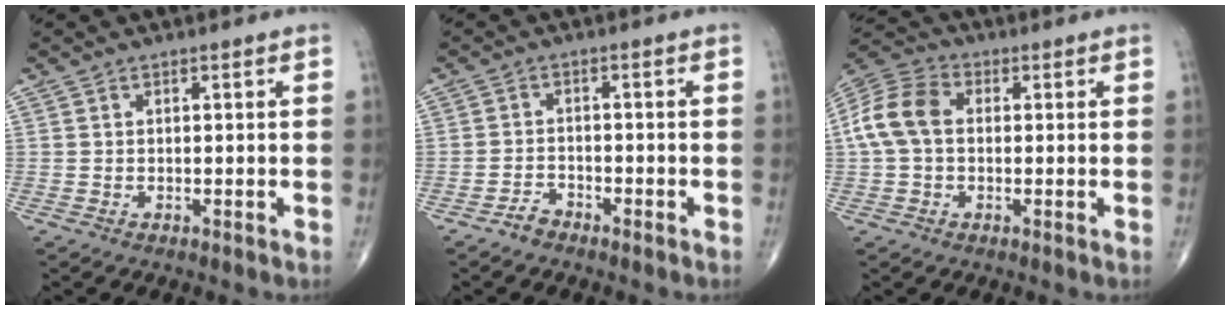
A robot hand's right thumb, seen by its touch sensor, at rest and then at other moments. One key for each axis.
{"total": 2.3, "fx": -2.0, "fy": 1.0, "fz": 0.5, "tx": -0.007, "ty": 0.010, "tz": -0.040}
{"total": 10.0, "fx": 0.6, "fy": 7.1, "fz": 7.0, "tx": -0.146, "ty": 0.030, "tz": 0.002}